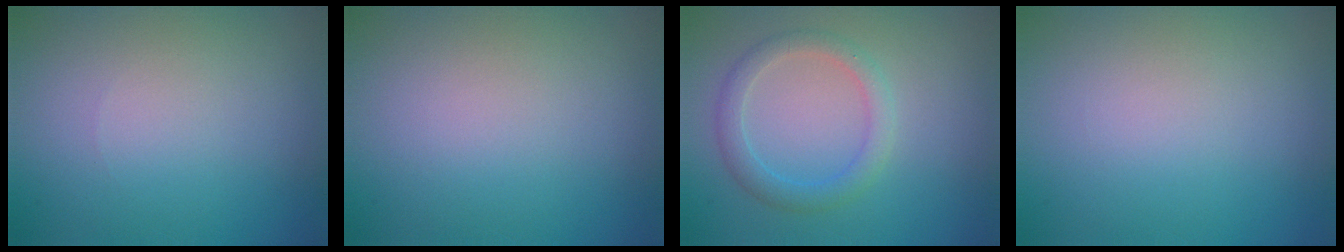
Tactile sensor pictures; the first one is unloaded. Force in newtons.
{"total": 0.0}
{"total": 2.3, "press": 2.3, "slide": 0.1}
{"total": 0.0}